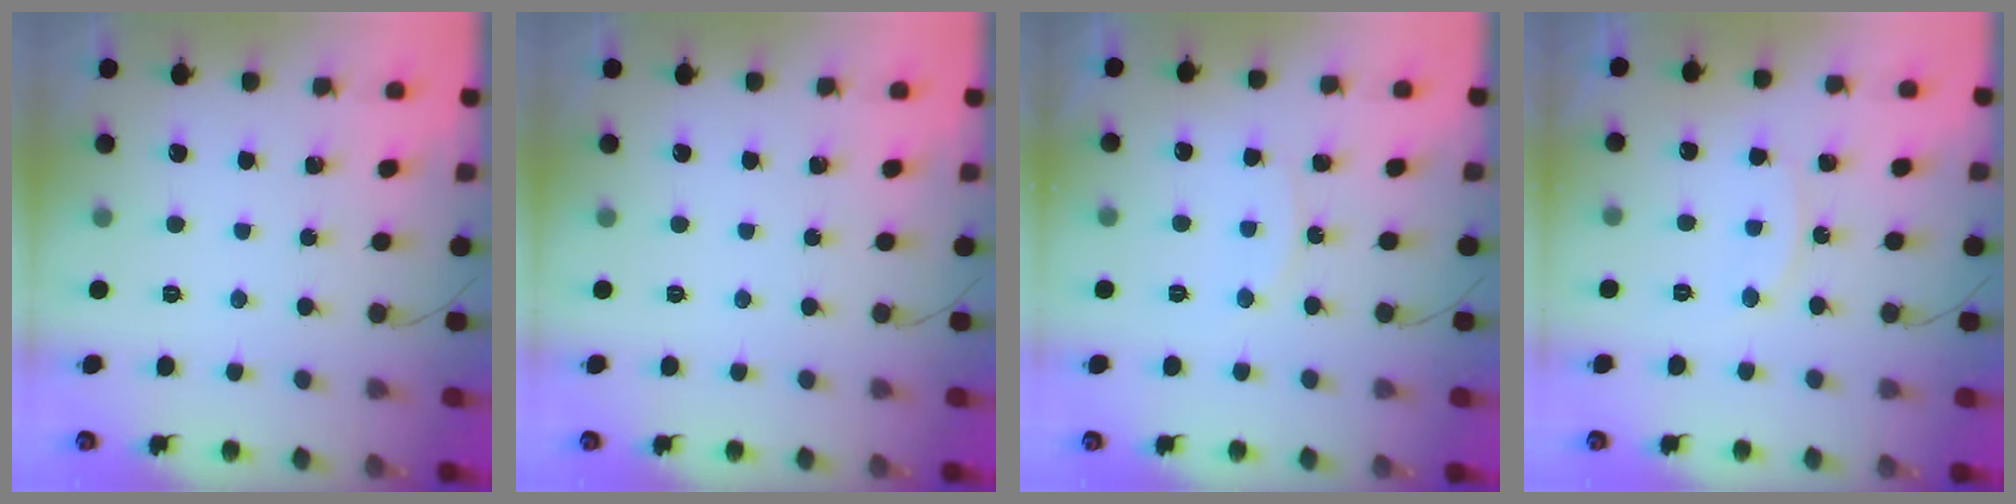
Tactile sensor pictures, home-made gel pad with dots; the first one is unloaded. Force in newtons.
{"total": 0.0}
{"total": 7.1, "press": 7.0, "slide": 0.6}
{"total": 7.7, "press": 7.7, "slide": 0.5}